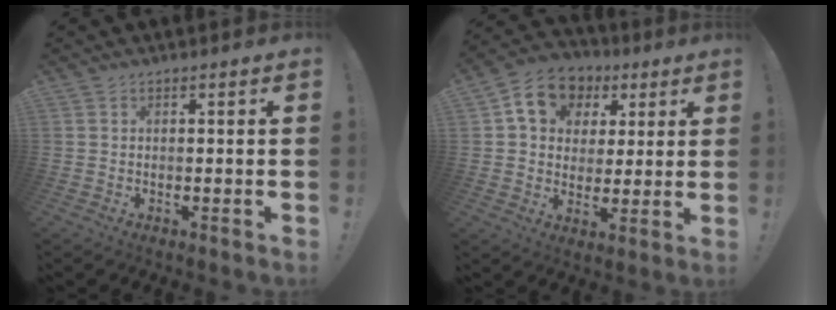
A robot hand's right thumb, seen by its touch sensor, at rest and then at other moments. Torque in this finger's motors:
{"motor_torque": [0.83, 2.37, 0.21, 0.22, 0.09]}